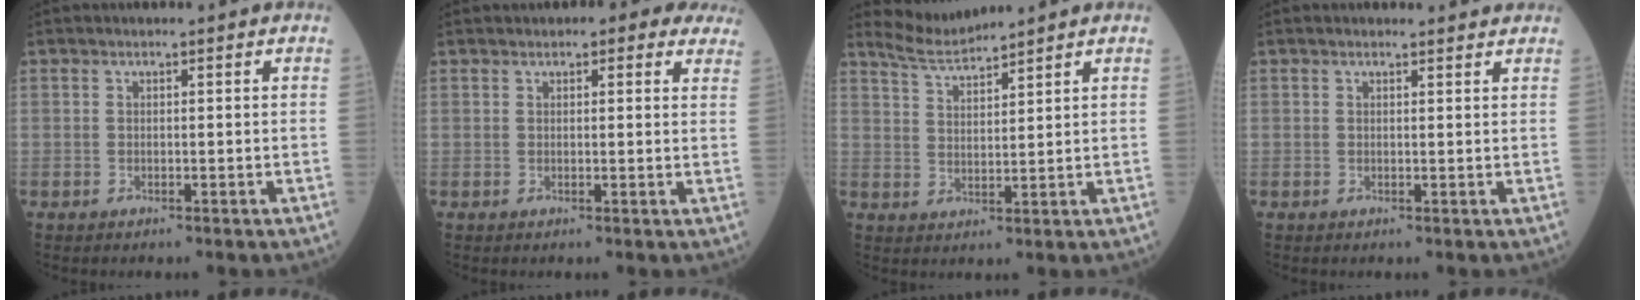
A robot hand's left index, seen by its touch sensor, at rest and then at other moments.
{"total": 6.7, "force": [5.6, 2.4, 2.7], "torque": [-0.012, 0.009, 0.051]}
{"total": 4.2, "force": [4.1, -0.8, -0.2], "torque": [-0.005, -0.006, 0.086]}
{"total": 4.5, "force": [4.3, 0.7, 1.0], "torque": [-0.009, 0.014, 0.042]}